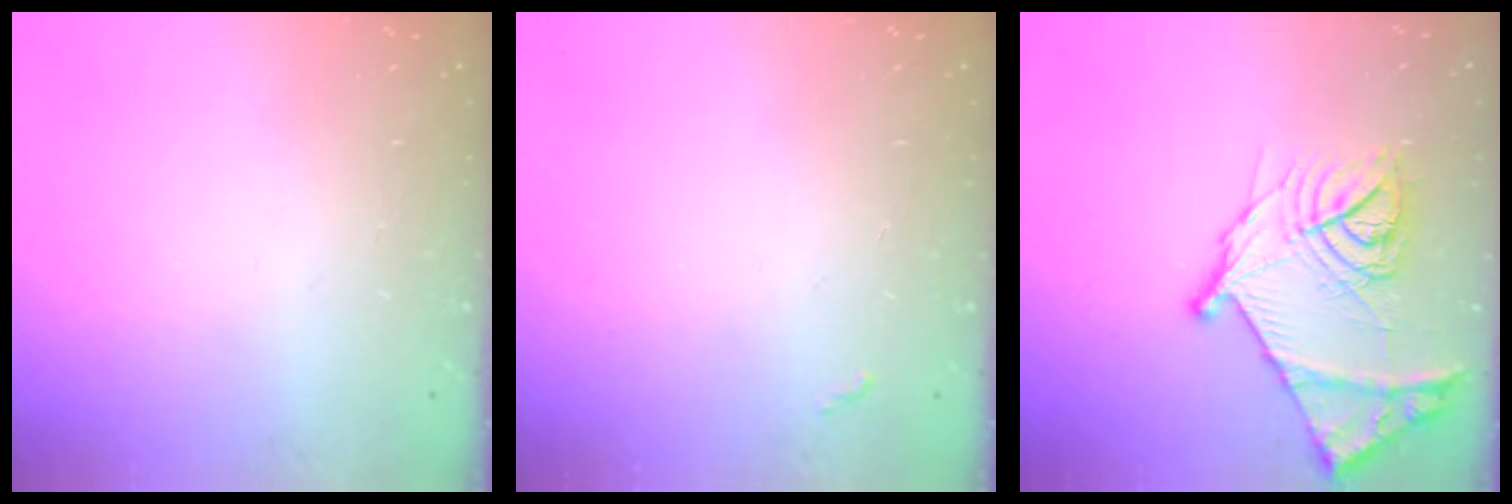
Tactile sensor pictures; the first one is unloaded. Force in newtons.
{"total": 2.8, "press": 2.8, "slide": 0.4}
{"total": 19.1, "press": 19.0, "slide": 1.8}